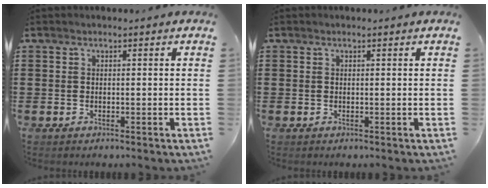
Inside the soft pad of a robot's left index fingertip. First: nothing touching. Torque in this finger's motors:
{"motor_torque": [0.05, 0.00, -0.01, -0.01]}